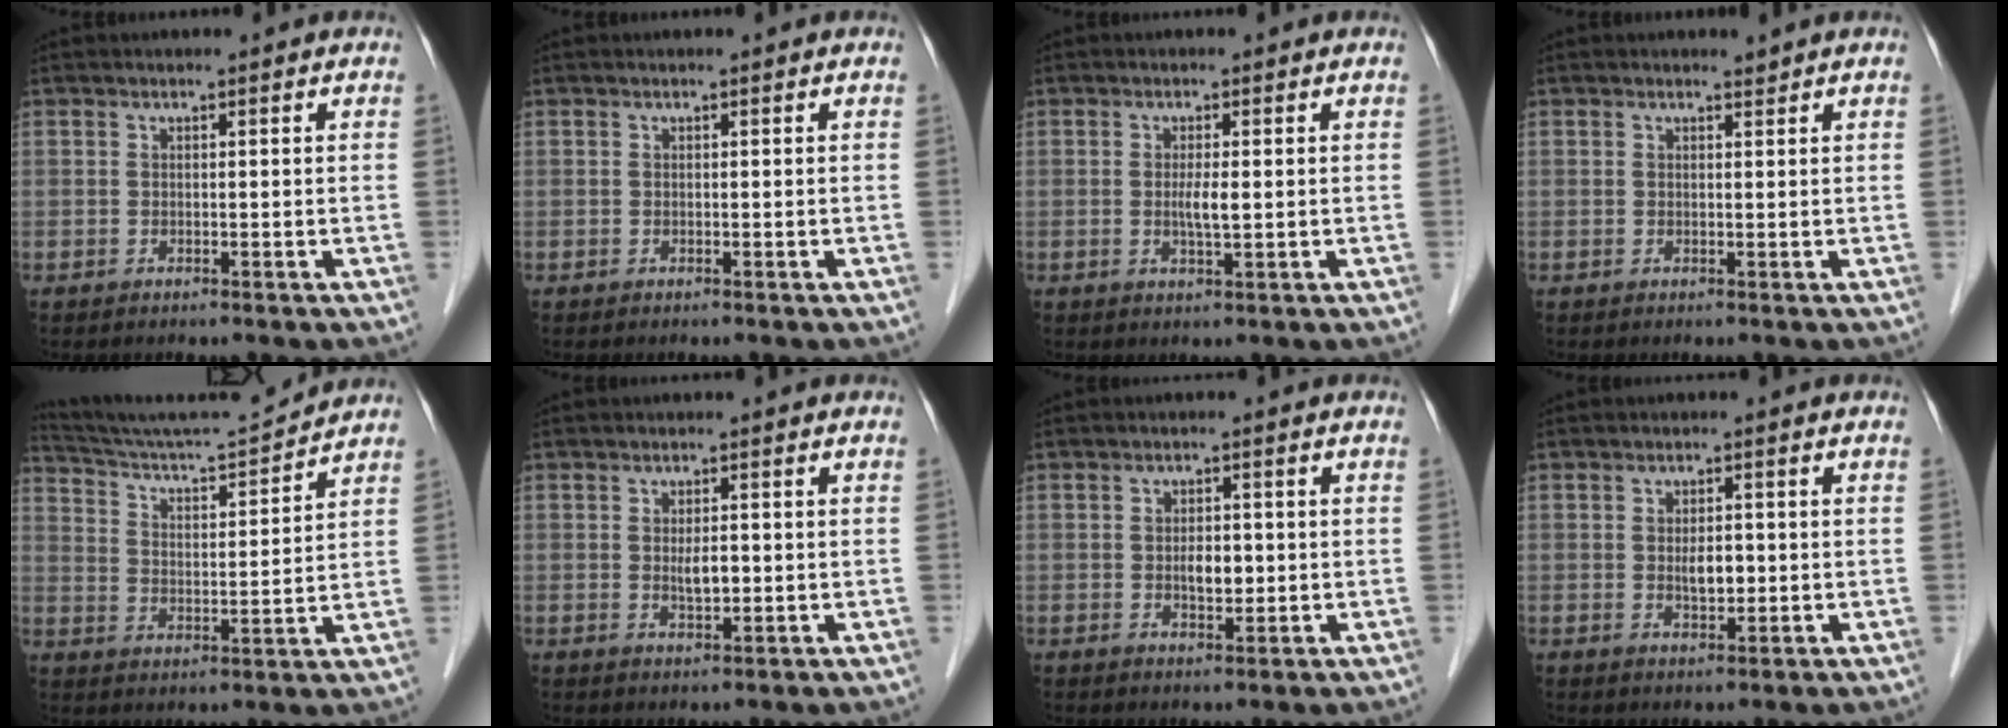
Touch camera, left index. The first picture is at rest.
{"total": 0.0}
{"total": 2.3, "force": [0.0, 0.2, 2.3], "torque": [-0.045, -0.003, 0.000]}
{"total": 0.5, "force": [0.5, -0.1, -0.1], "torque": [-0.008, -0.007, 0.008]}
{"total": 13.2, "force": [12.8, -0.9, 3.1], "torque": [-0.065, -0.001, 0.213]}
{"total": 2.4, "force": [0.0, 0.8, 2.2], "torque": [-0.041, -0.001, 0.001]}
{"total": 2.9, "force": [-0.2, 1.5, 2.5], "torque": [-0.041, 0.002, -0.002]}
{"total": 2.7, "force": [-0.1, 1.2, 2.5], "torque": [-0.043, 0.001, -0.001]}